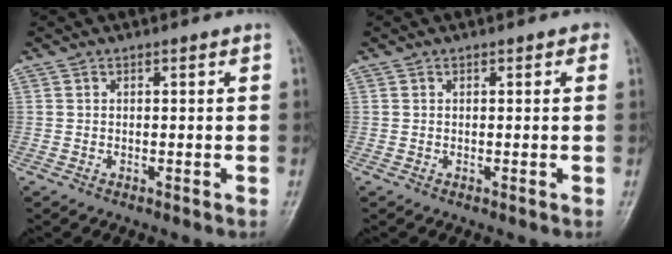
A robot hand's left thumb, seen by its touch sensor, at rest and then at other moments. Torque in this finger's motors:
{"motor_torque": [0.52, -0.02, 0.23, -0.32, 0.04]}